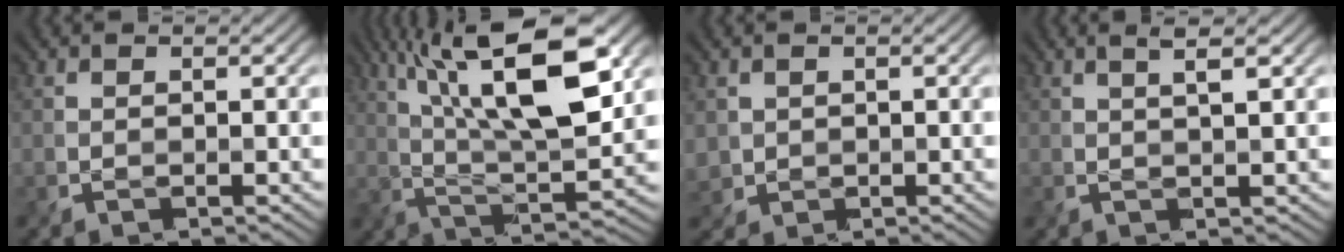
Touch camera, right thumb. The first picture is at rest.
{"total": 15.7, "force": [6.6, 4.7, 13.5], "torque": [-0.241, 0.008, 0.111]}
{"total": 2.2, "force": [0.8, 2.0, 0.5], "torque": [-0.022, -0.001, 0.016]}
{"total": 2.6, "force": [1.1, 0.0, 2.3], "torque": [-0.031, 0.001, 0.021]}